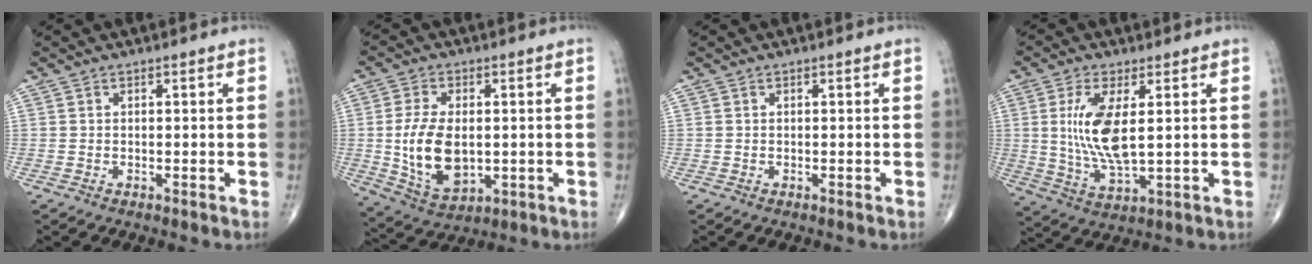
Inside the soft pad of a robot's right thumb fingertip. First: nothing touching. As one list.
[{"total": 12.6, "force": [-0.4, 7.3, 10.2], "torque": [-0.185, -0.011, 0.006]}, {"total": 0.0}, {"total": 11.1, "force": [1.8, 4.0, 10.2], "torque": [-0.215, -0.021, 0.044]}]